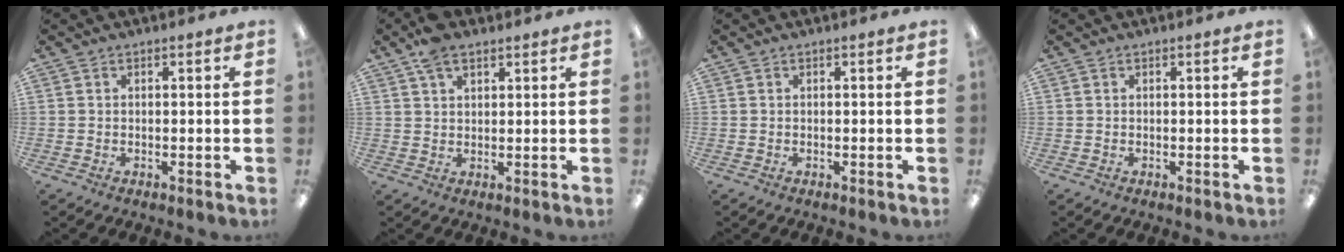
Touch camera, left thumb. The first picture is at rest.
{"total": 5.7, "force": [3.8, 2.7, 3.3], "torque": [-0.055, -0.009, 0.067]}
{"total": 0.0}
{"total": 0.0}